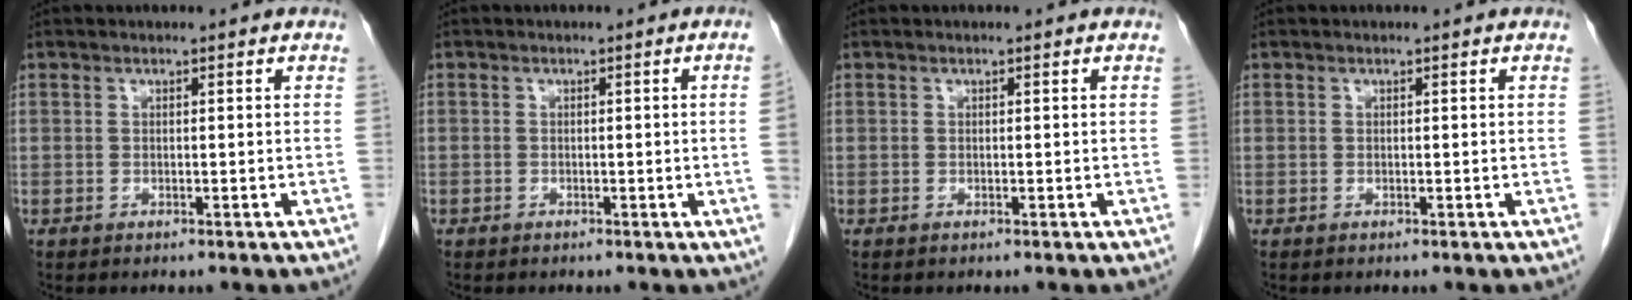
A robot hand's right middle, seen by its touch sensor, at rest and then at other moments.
{"total": 1.4, "force": [-0.3, -0.4, 1.3], "torque": [-0.018, -0.001, -0.006]}
{"total": 0.0}
{"total": 0.0}